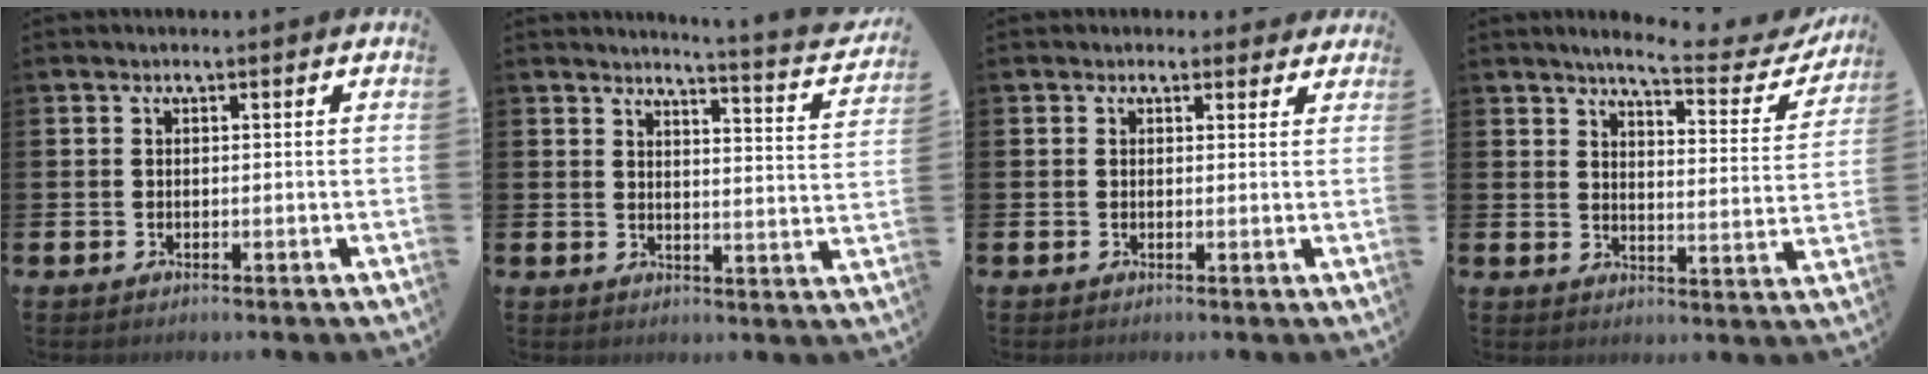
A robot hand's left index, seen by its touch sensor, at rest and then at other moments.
{"total": 3.9, "force": [3.7, -0.6, 1.0], "torque": [-0.015, -0.044, 0.054]}
{"total": 1.3, "force": [1.0, 0.9, 0.1], "torque": [0.003, 0.005, 0.015]}
{"total": 5.6, "force": [4.9, 0.7, 2.5], "torque": [-0.056, -0.033, 0.077]}